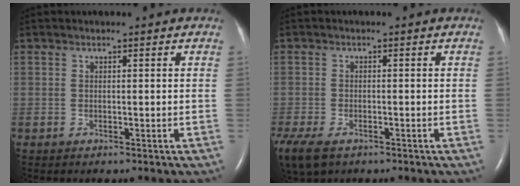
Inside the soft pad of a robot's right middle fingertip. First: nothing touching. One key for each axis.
{"total": 13.3, "fx": -7.9, "fy": 8.0, "fz": 7.2, "tx": -0.216, "ty": -0.031, "tz": -0.117}